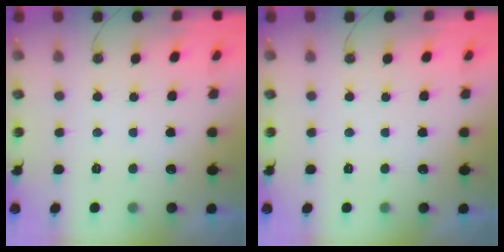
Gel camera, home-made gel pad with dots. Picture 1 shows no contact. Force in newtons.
{"total": 0.0}